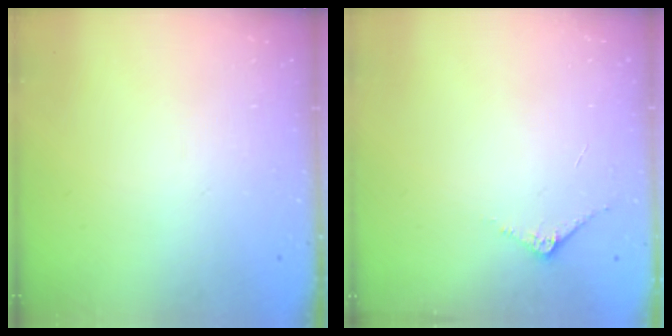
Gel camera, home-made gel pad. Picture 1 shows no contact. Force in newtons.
{"total": 6.7, "press": 6.7, "slide": 0.7}